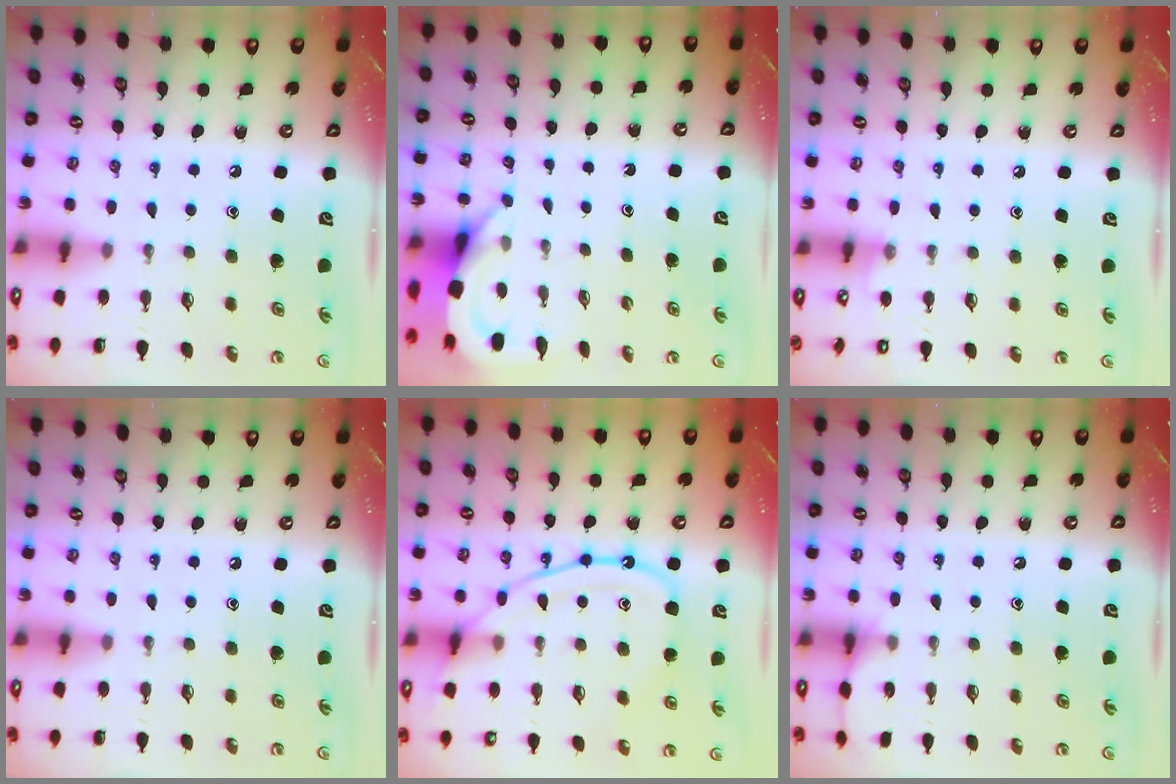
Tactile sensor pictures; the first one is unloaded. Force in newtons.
{"total": 3.8, "press": 3.8, "slide": 0.2}
{"total": 3.1, "press": 3.0, "slide": 0.5}
{"total": 0.0}
{"total": 12.8, "press": 12.7, "slide": 1.2}
{"total": 5.9, "press": 5.9, "slide": 0.8}